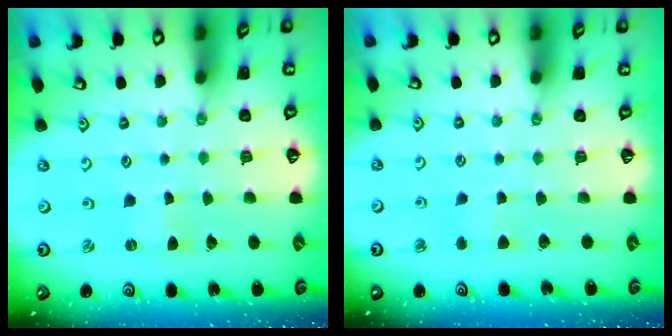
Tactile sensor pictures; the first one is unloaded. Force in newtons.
{"total": 2.8, "press": 2.7, "slide": 0.7}